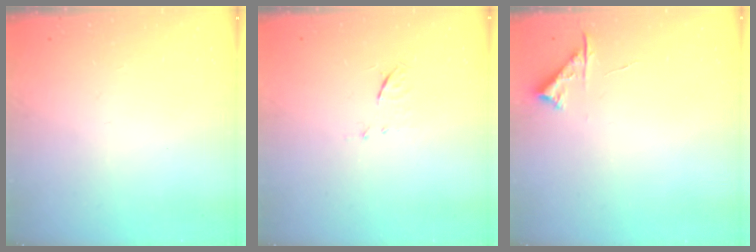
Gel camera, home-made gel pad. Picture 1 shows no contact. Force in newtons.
{"total": 4.2, "press": 4.1, "slide": 0.9}
{"total": 4.7, "press": 4.6, "slide": 0.6}